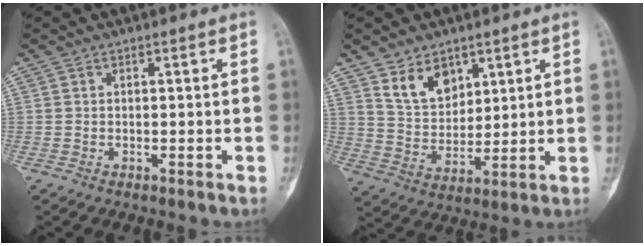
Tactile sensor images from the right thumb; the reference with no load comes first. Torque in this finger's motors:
{"motor_torque": [-0.03, 0.09, 0.00, 0.03, 0.08]}